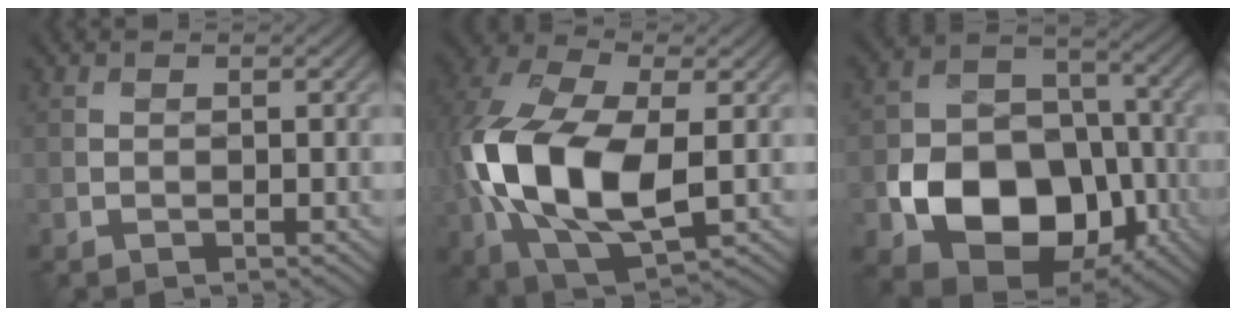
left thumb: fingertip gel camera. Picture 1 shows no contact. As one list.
[{"total": 16.5, "force": [-1.0, 9.4, 13.5], "torque": [-0.327, -0.010, -0.015]}, {"total": 13.8, "force": [-4.9, 9.9, 8.2], "torque": [-0.150, -0.029, -0.095]}]